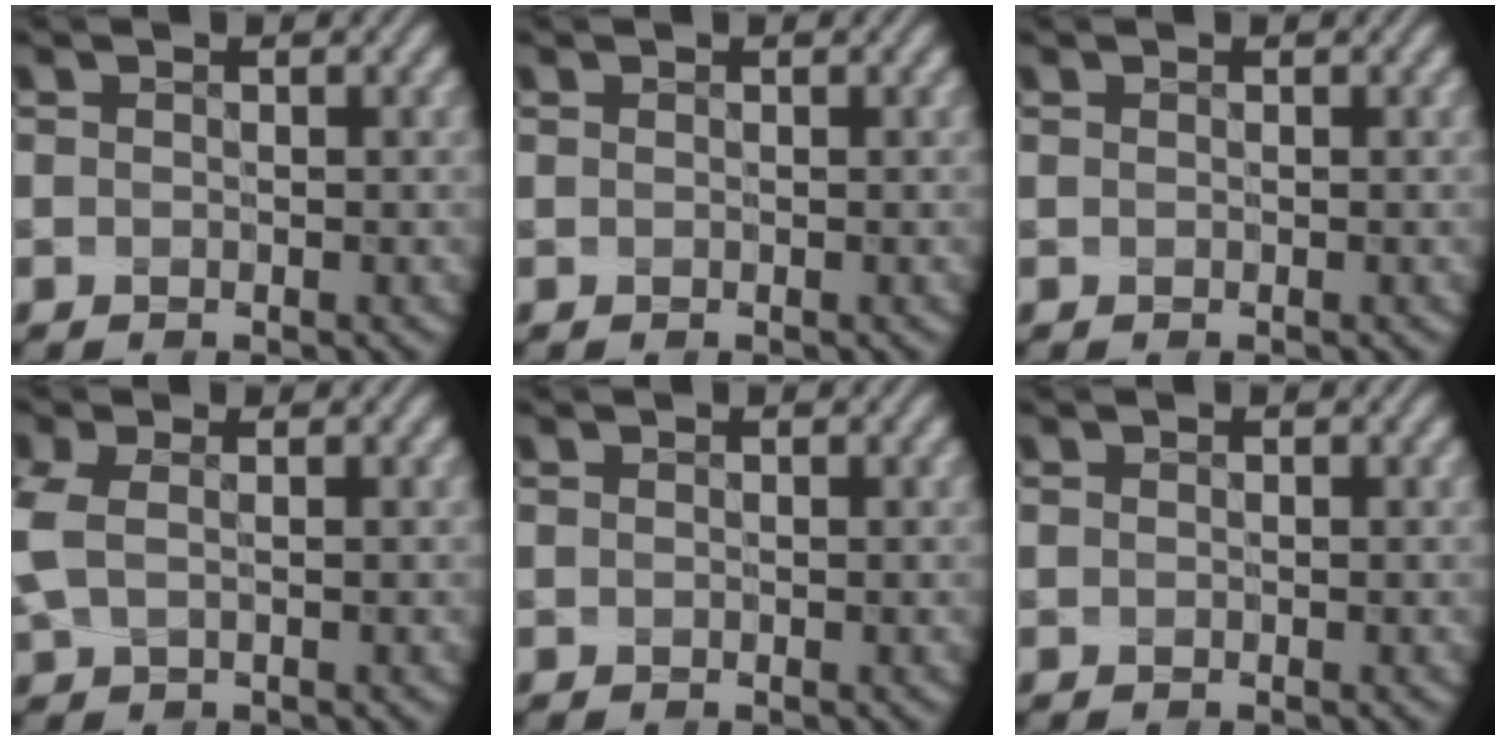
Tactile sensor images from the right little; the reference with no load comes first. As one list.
[{"total": 0.0}, {"total": 0.0}, {"total": 2.4, "force": [-0.2, 1.7, 1.7], "torque": [-0.054, 0.003, -0.008]}, {"total": 0.0}, {"total": 0.0}]